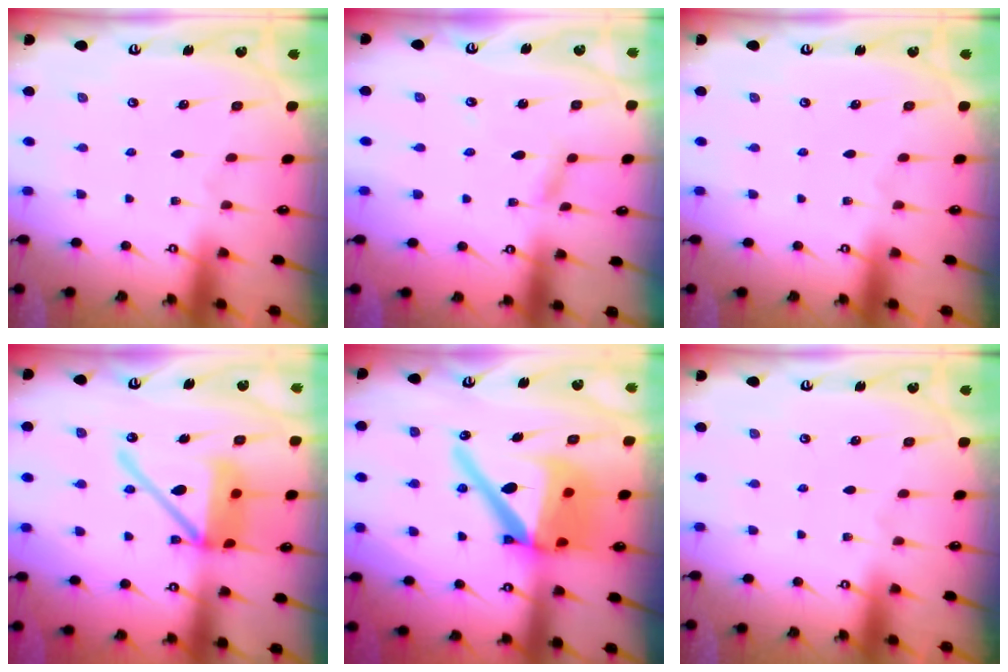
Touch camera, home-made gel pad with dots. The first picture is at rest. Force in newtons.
{"total": 2.6, "press": 2.6, "slide": 0.2}
{"total": 0.0}
{"total": 15.6, "press": 15.5, "slide": 1.8}
{"total": 19.7, "press": 19.6, "slide": 2.3}
{"total": 0.0}